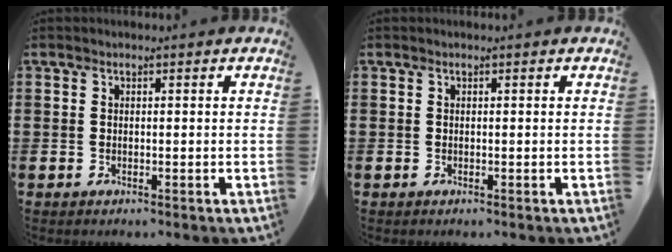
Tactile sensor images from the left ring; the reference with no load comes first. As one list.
[{"total": 0.0}]